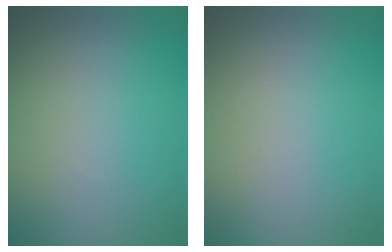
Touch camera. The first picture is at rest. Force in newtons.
{"total": 0.0}